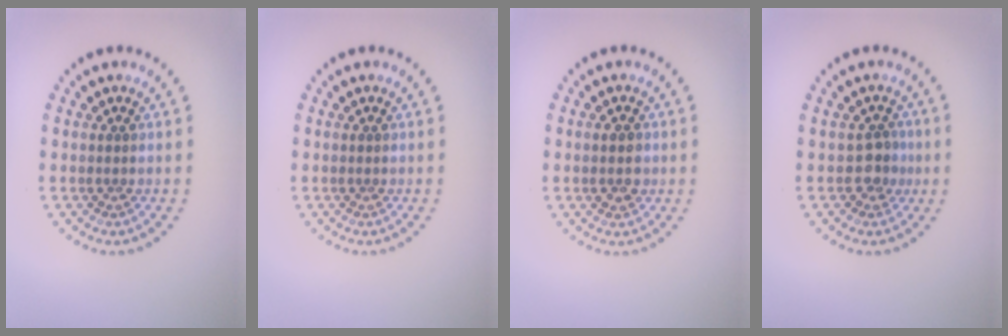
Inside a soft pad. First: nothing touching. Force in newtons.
{"total": 0.0}
{"total": 2.3, "press": 2.3, "slide": 0.1}
{"total": 1.9, "press": 1.5, "slide": 1.0}